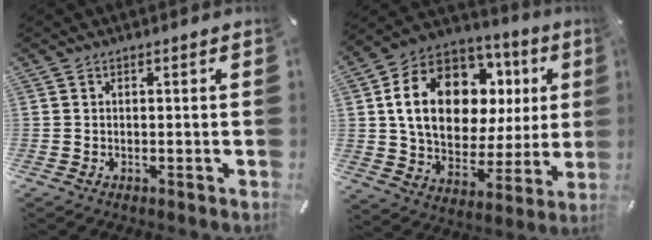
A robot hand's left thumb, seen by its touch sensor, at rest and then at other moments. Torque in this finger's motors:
{"motor_torque": [2.48, 2.53, 1.80, -0.97, 0.69]}